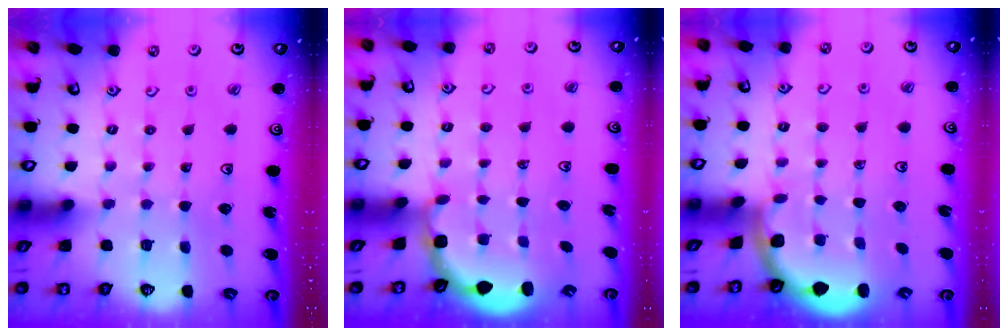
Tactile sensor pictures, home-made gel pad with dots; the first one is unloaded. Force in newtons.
{"total": 2.9, "press": 2.5, "slide": 1.4}
{"total": 1.8, "press": 1.7, "slide": 0.0}